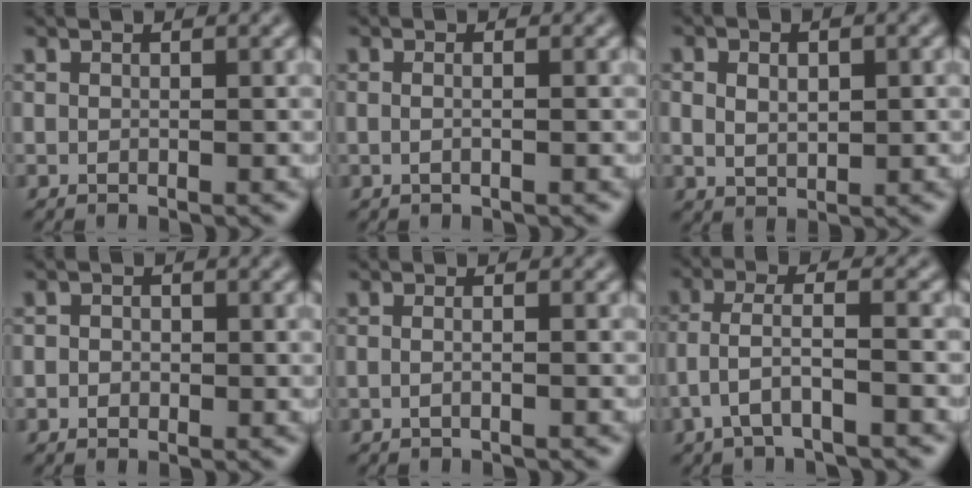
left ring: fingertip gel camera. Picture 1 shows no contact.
{"total": 1.6, "force": [0.2, 0.8, 1.3], "torque": [-0.002, -0.008, -0.015]}
{"total": 2.9, "force": [0.5, 1.9, 2.2], "torque": [-0.037, 0.001, 0.010]}
{"total": 1.2, "force": [-0.1, 1.0, 0.7], "torque": [-0.011, -0.002, -0.005]}
{"total": 1.9, "force": [0.3, 1.0, 1.6], "torque": [-0.002, -0.005, -0.017]}
{"total": 3.4, "force": [-1.5, 0.9, 2.9], "torque": [-0.065, 0.007, -0.031]}